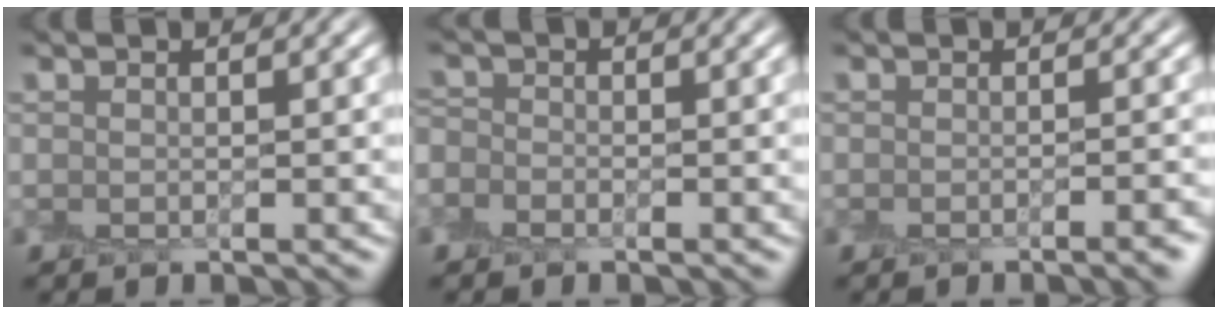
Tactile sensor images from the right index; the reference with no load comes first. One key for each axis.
{"total": 1.0, "fx": -0.8, "fy": 0.6, "fz": 0.0, "tx": 0.002, "ty": 0.003, "tz": -0.025}
{"total": 2.7, "fx": -2.0, "fy": 0.3, "fz": 1.8, "tx": -0.016, "ty": -0.002, "tz": -0.023}